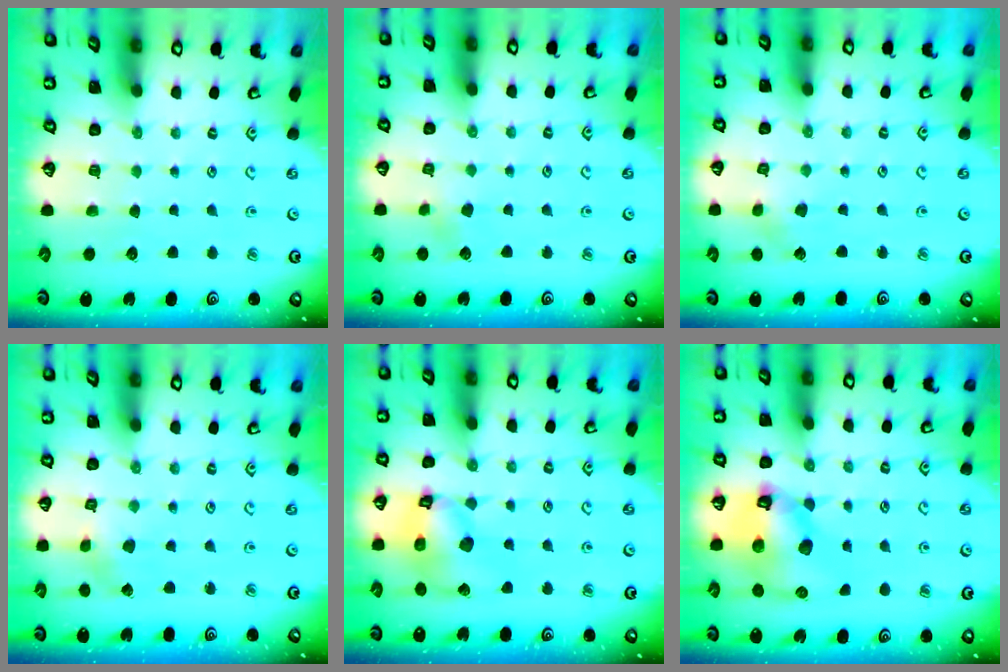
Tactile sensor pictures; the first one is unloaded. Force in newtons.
{"total": 3.0, "press": 2.9, "slide": 0.7}
{"total": 2.3, "press": 2.3, "slide": 0.6}
{"total": 2.3, "press": 2.3, "slide": 0.3}
{"total": 14.9, "press": 14.8, "slide": 2.0}
{"total": 12.9, "press": 12.8, "slide": 1.8}